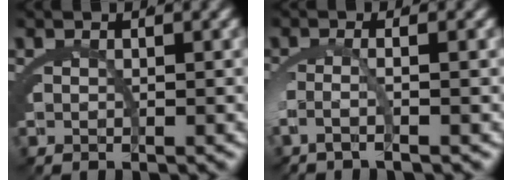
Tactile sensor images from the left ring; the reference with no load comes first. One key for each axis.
{"total": 2.7, "fx": -0.9, "fy": 0.1, "fz": 2.5, "tx": -0.058, "ty": -0.007, "tz": -0.012}